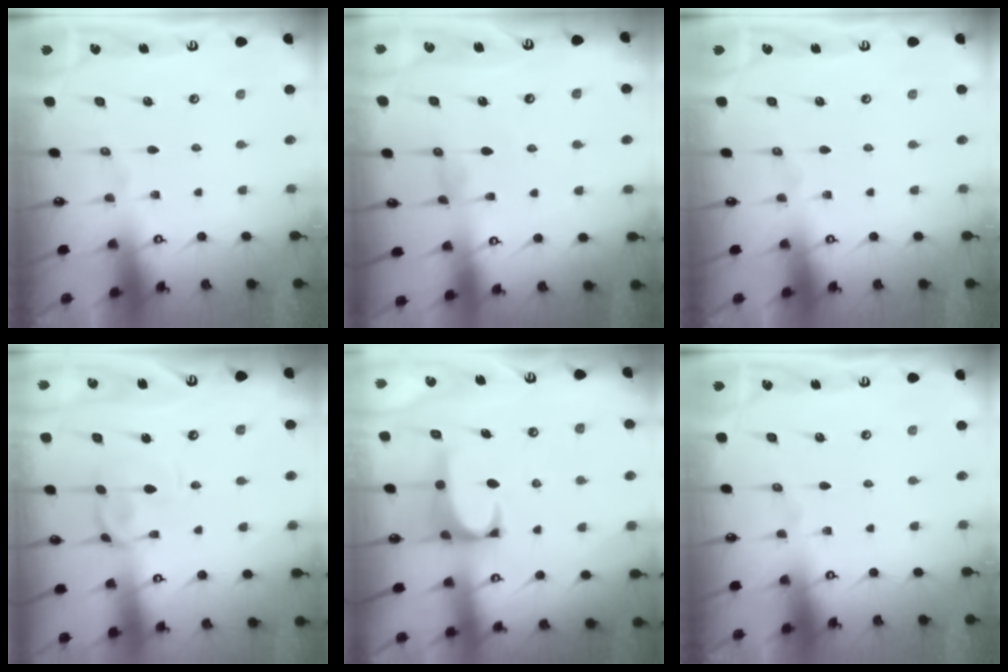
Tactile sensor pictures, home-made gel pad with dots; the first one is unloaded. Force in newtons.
{"total": 0.8, "press": 0.8, "slide": 0.3}
{"total": 0.0}
{"total": 1.4, "press": 1.2, "slide": 0.7}
{"total": 2.5, "press": 2.4, "slide": 0.8}
{"total": 0.0}